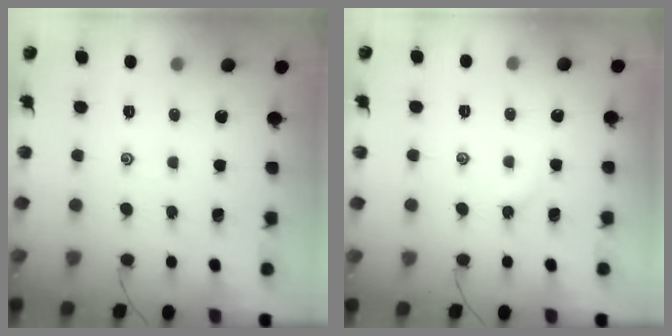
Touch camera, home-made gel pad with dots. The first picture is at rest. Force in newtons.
{"total": 4.2, "press": 4.2, "slide": 0.4}